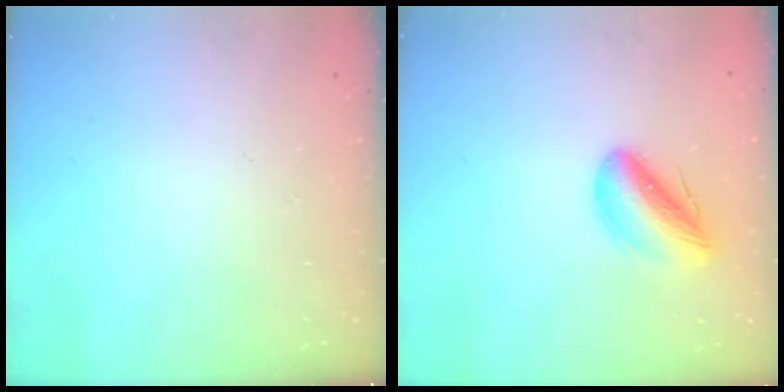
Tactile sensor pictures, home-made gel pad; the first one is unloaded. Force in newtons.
{"total": 11.1, "press": 10.8, "slide": 2.3}